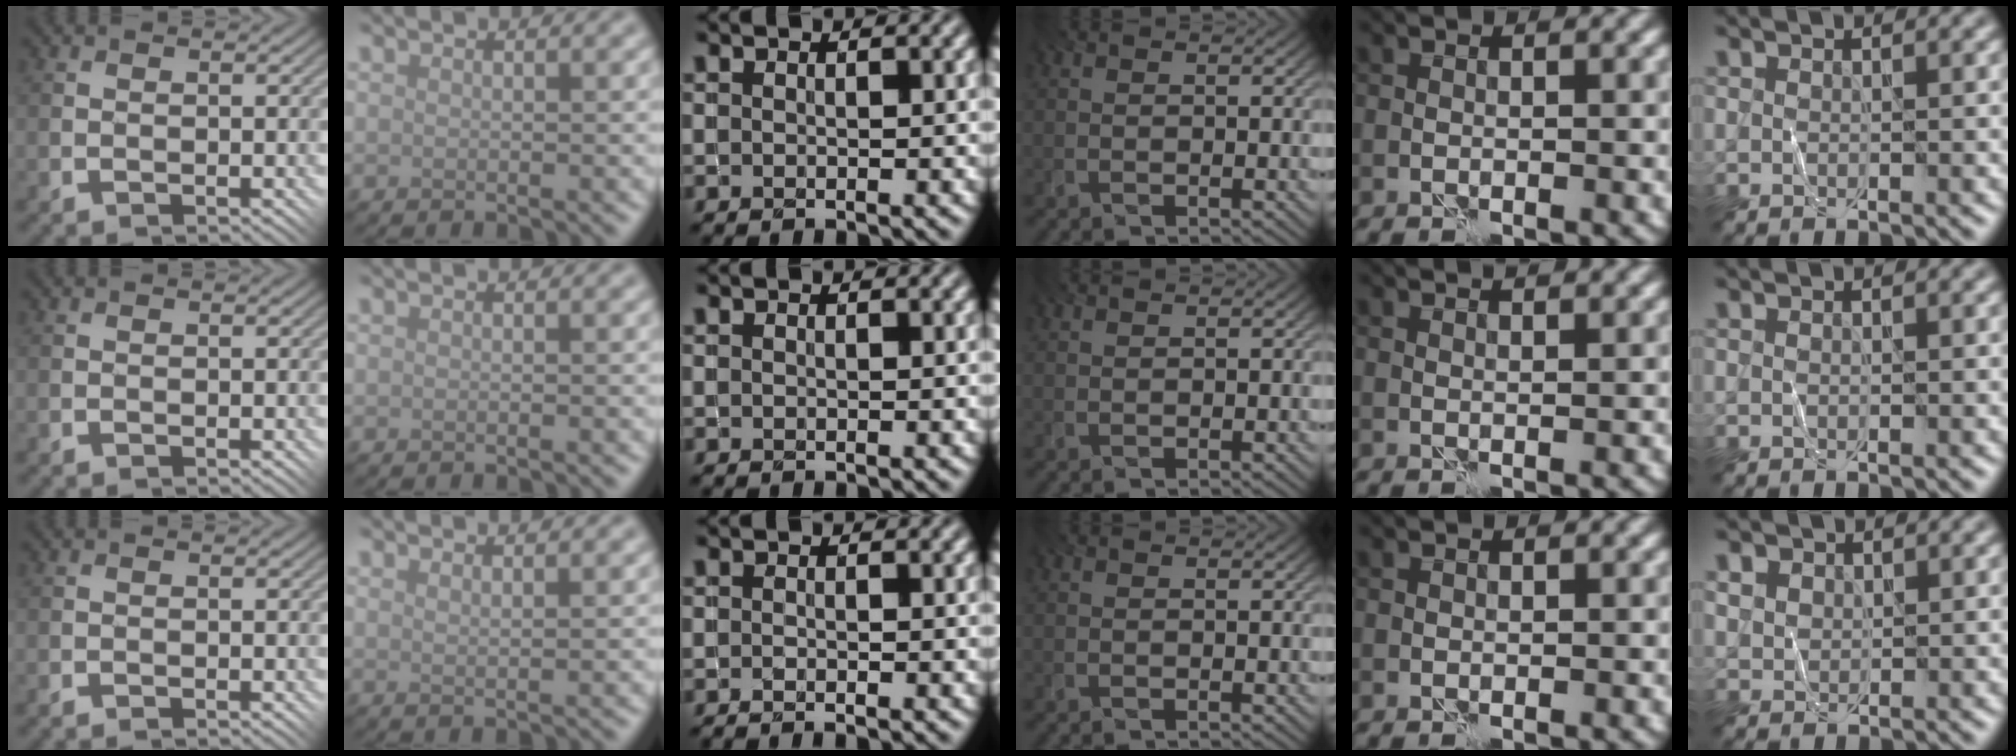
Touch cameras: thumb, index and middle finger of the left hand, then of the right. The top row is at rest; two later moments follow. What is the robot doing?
{"motion": "fold", "object": "shorts"}